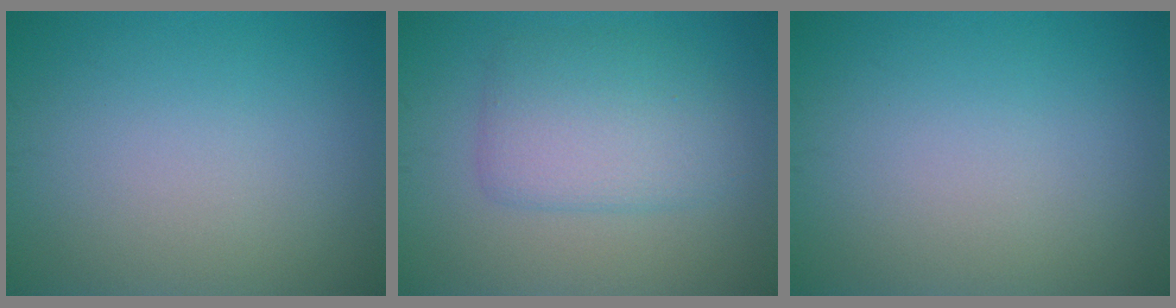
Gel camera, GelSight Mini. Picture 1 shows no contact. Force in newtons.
{"total": 4.4, "press": 4.4, "slide": 0.1}
{"total": 0.0}